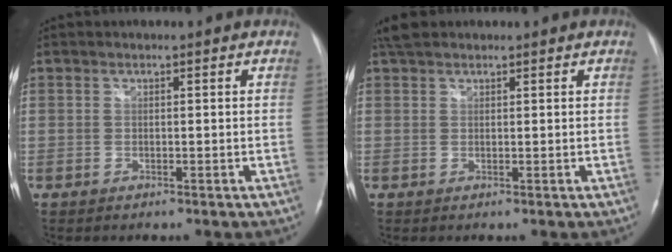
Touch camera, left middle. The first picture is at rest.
{"total": 3.0, "force": [2.5, 1.2, 1.0], "torque": [-0.024, 0.021, 0.045]}